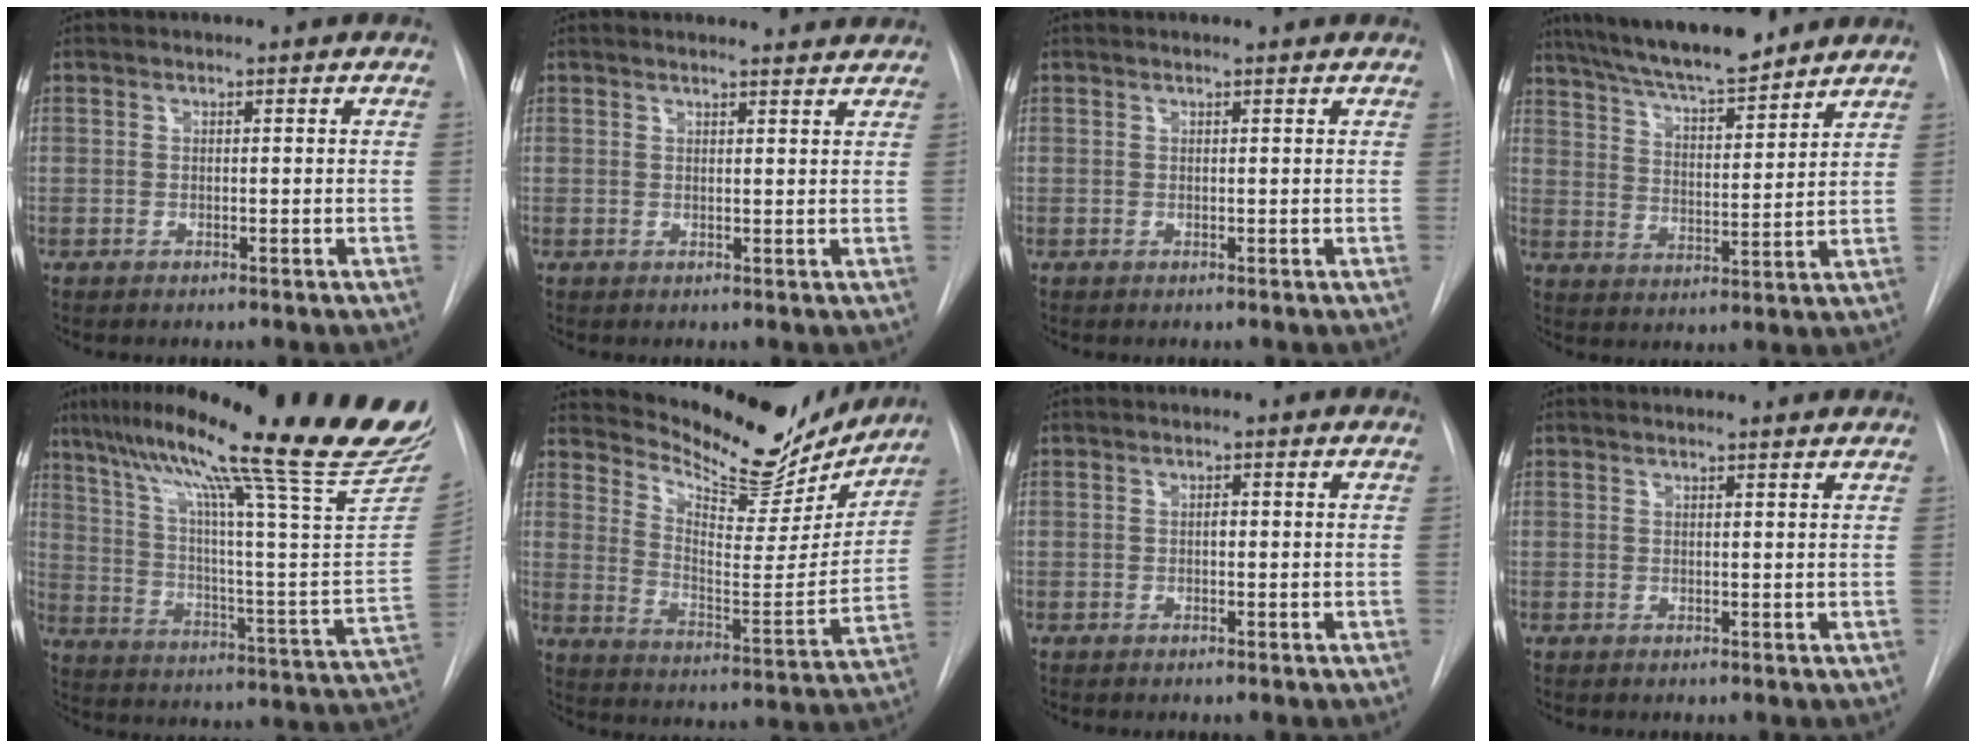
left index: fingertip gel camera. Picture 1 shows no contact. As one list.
[{"total": 6.3, "force": [6.2, 0.6, 0.8], "torque": [-0.007, 0.005, 0.058]}, {"total": 2.2, "force": [2.1, 0.0, 0.3], "torque": [-0.010, 0.009, 0.022]}, {"total": 16.0, "force": [13.9, 2.4, 7.5], "torque": [-0.133, 0.014, 0.228]}, {"total": 31.9, "force": [24.2, 0.0, 20.8], "torque": [-0.281, -0.051, 0.340]}, {"total": 19.4, "force": [17.9, 4.8, 5.8], "torque": [-0.092, -0.044, 0.252]}, {"total": 0.5, "force": [0.0, 0.3, 0.5], "torque": [-0.009, 0.001, -0.001]}, {"total": 4.3, "force": [4.2, 0.3, 0.7], "torque": [-0.014, 0.010, 0.042]}]